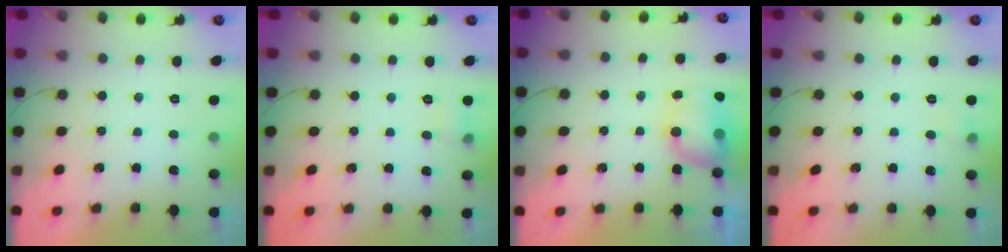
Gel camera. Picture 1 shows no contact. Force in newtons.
{"total": 5.0, "press": 4.7, "slide": 1.7}
{"total": 11.7, "press": 8.8, "slide": 7.7}
{"total": 4.2, "press": 4.0, "slide": 1.3}